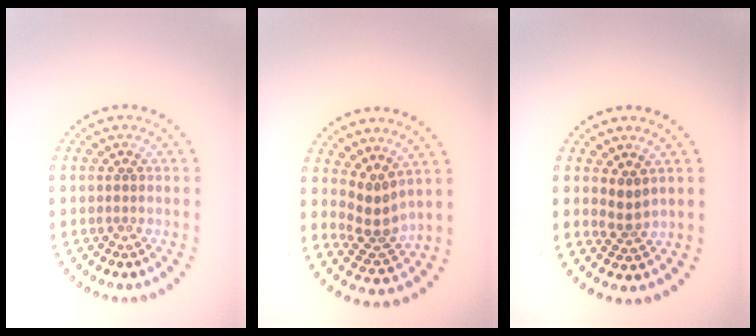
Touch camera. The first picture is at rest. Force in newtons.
{"total": 2.8, "press": 2.2, "slide": 1.8}
{"total": 1.9, "press": 1.3, "slide": 1.3}